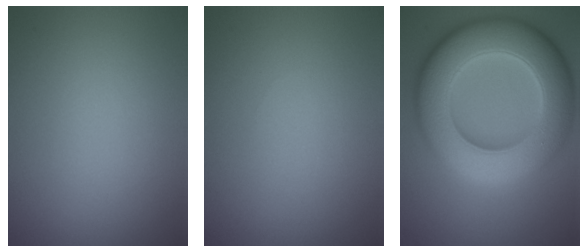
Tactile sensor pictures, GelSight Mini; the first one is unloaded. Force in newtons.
{"total": 0.0}
{"total": 13.3, "press": 13.1, "slide": 2.1}